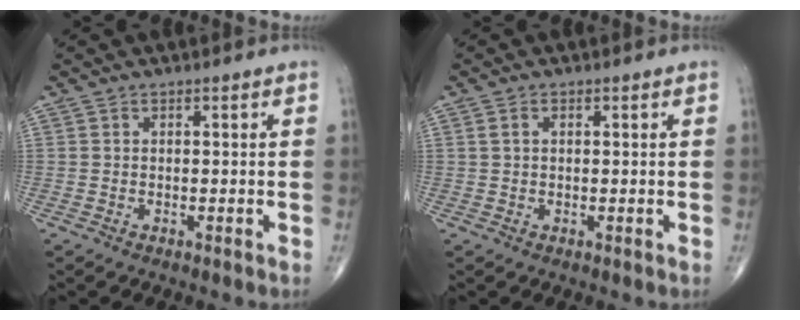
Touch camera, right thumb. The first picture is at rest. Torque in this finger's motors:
{"motor_torque": [-0.13, -0.06, 0.16, 0.10, 0.06]}